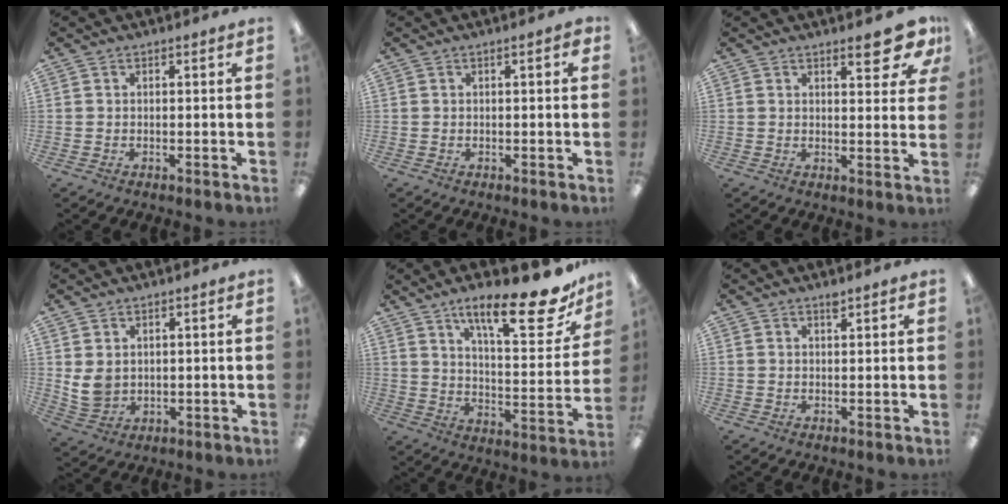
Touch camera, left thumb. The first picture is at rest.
{"total": 1.7, "force": [0.7, 0.5, 1.5], "torque": [-0.023, 0.000, 0.009]}
{"total": 9.0, "force": [6.3, 2.7, 5.9], "torque": [-0.056, -0.041, 0.097]}
{"total": 5.6, "force": [2.1, 4.4, 2.8], "torque": [-0.062, -0.006, 0.040]}
{"total": 20.9, "force": [14.2, 6.1, 14.0], "torque": [-0.209, -0.088, 0.226]}
{"total": 1.9, "force": [1.7, 0.4, 0.8], "torque": [-0.001, -0.010, 0.028]}